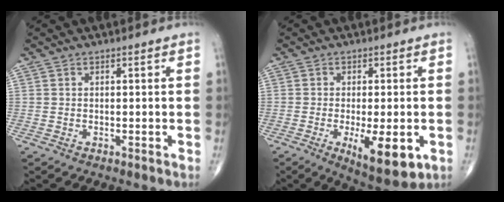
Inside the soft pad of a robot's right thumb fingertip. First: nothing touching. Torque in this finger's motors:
{"motor_torque": [0.45, 0.96, 0.15, -0.18, 0.15]}